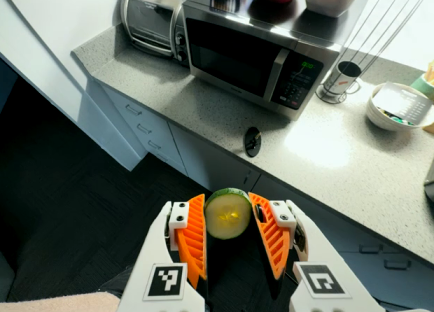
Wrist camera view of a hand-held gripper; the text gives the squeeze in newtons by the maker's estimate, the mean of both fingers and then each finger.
{"total": 9.6, "left": 10.2, "right": 9.0}